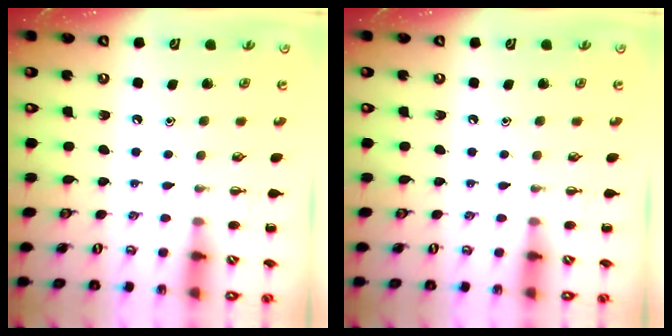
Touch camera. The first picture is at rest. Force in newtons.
{"total": 0.0}